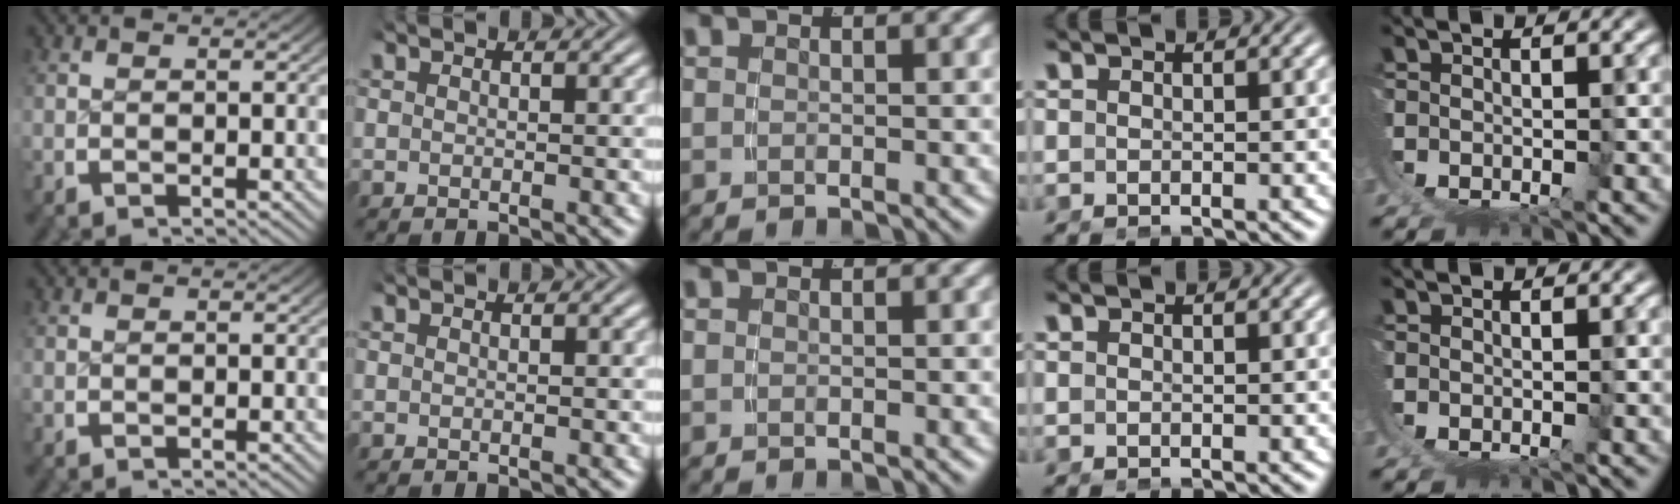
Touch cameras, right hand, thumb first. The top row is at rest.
{}